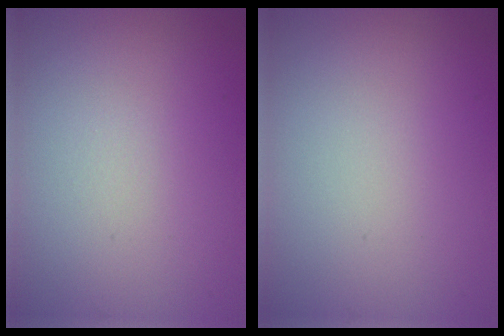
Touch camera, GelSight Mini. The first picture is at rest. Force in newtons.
{"total": 0.0}